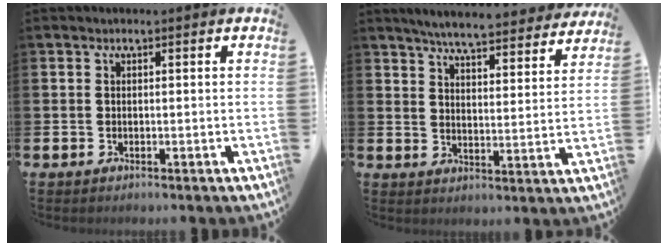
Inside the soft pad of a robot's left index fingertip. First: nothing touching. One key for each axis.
{"total": 6.3, "fx": 6.1, "fy": 0.3, "fz": 1.7, "tx": -0.045, "ty": -0.042, "tz": 0.103}